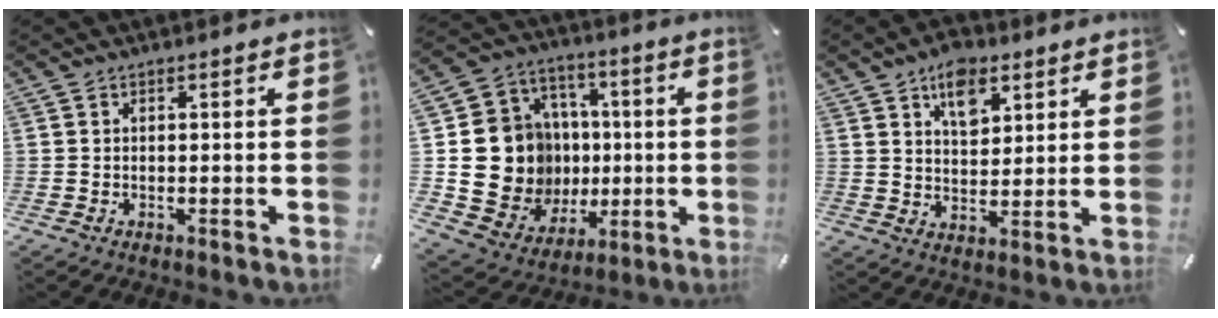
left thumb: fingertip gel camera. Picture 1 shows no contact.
{"total": 17.7, "force": [0.1, 16.9, 5.3], "torque": [-0.090, -0.014, 0.036]}
{"total": 8.4, "force": [4.9, 5.2, 4.3], "torque": [-0.053, -0.020, 0.083]}